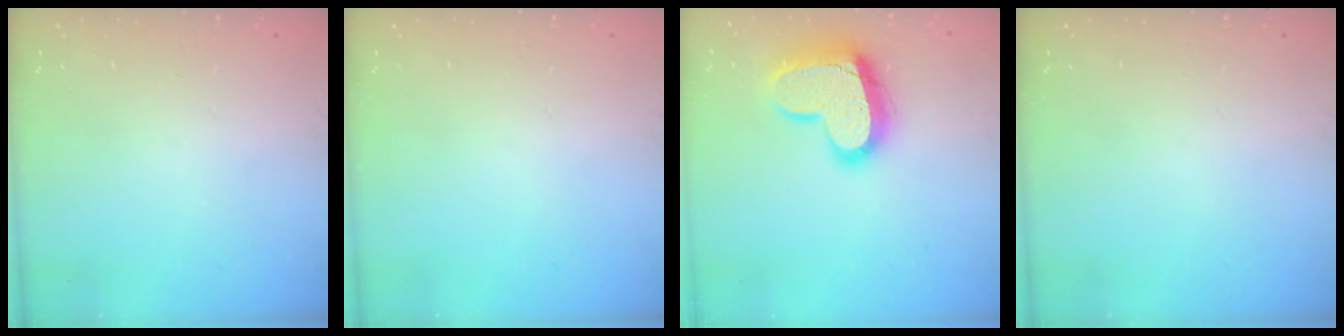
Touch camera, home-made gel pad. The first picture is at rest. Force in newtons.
{"total": 0.0}
{"total": 18.2, "press": 18.2, "slide": 1.4}
{"total": 0.0}